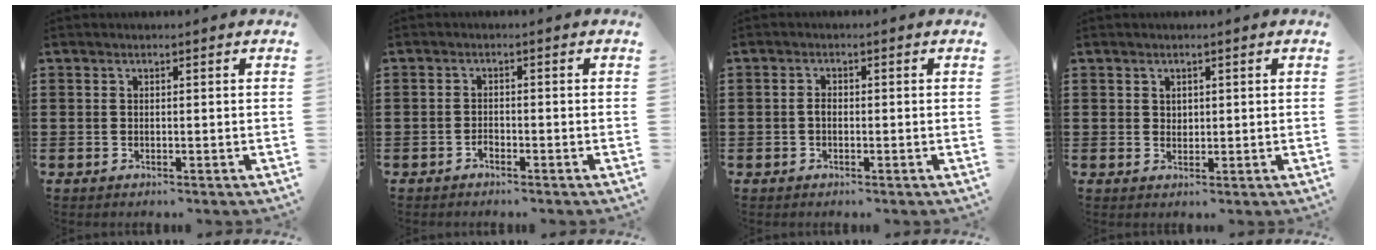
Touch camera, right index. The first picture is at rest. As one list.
[{"total": 1.2, "force": [-1.0, 0.5, 0.5], "torque": [-0.013, -0.002, -0.020]}, {"total": 1.4, "force": [-0.3, 0.8, 1.1], "torque": [-0.031, -0.001, -0.009]}, {"total": 1.4, "force": [0.9, 1.0, 0.3], "torque": [-0.008, 0.004, 0.017]}]